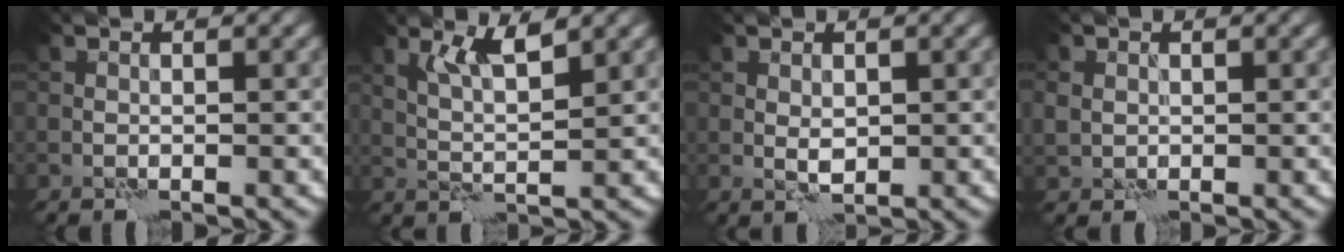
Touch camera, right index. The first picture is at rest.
{"total": 3.1, "force": [1.9, 0.3, 2.5], "torque": [-0.053, -0.003, 0.038]}
{"total": 1.3, "force": [0.1, 0.7, 1.1], "torque": [-0.023, 0.001, 0.005]}
{"total": 1.4, "force": [0.2, 1.4, 0.3], "torque": [-0.008, -0.001, 0.003]}